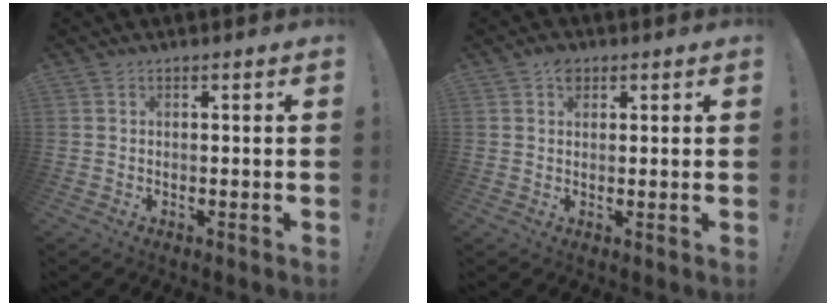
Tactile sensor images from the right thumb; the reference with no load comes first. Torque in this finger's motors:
{"motor_torque": [0.30, 0.44, 0.39, 0.18, 0.01]}